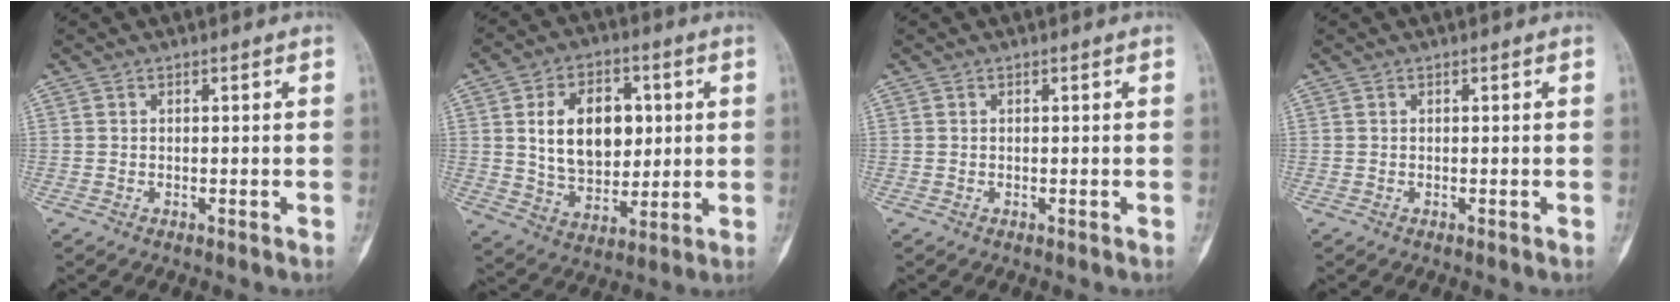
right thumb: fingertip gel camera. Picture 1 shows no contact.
{"total": 15.1, "force": [2.7, 10.2, 10.8], "torque": [-0.128, -0.008, 0.052]}
{"total": 0.0}
{"total": 0.0}